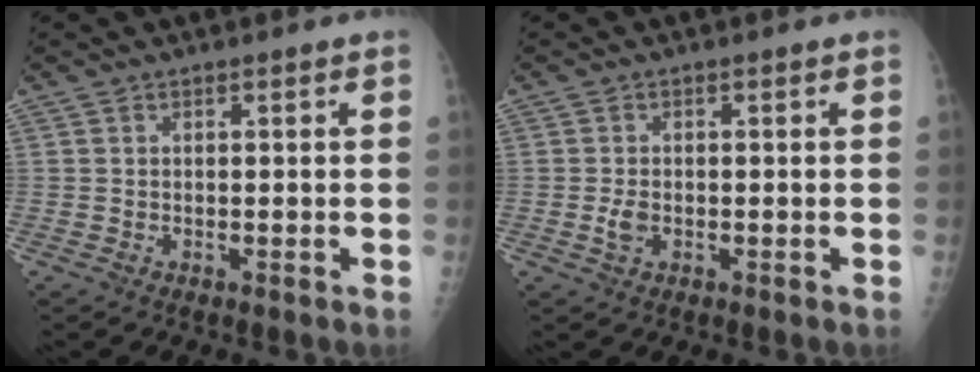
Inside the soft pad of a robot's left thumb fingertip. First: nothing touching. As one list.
[{"total": 2.2, "force": [-0.4, 1.5, 1.7], "torque": [-0.031, 0.000, -0.008]}]